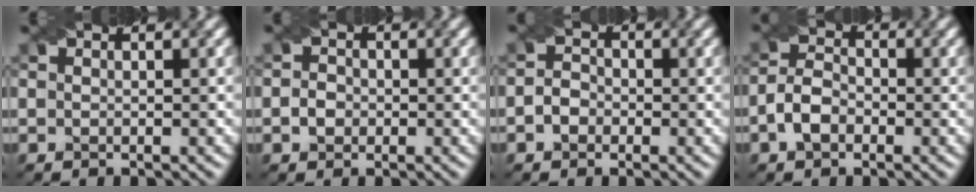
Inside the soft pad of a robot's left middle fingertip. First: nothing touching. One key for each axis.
{"total": 1.4, "fx": -0.6, "fy": 1.1, "fz": 0.5, "tx": -0.005, "ty": 0.003, "tz": -0.014}
{"total": 1.7, "fx": -0.9, "fy": 1.2, "fz": 0.7, "tx": -0.008, "ty": 0.004, "tz": -0.023}
{"total": 2.9, "fx": -1.5, "fy": 1.7, "fz": 1.8, "tx": -0.043, "ty": 0.007, "tz": -0.033}